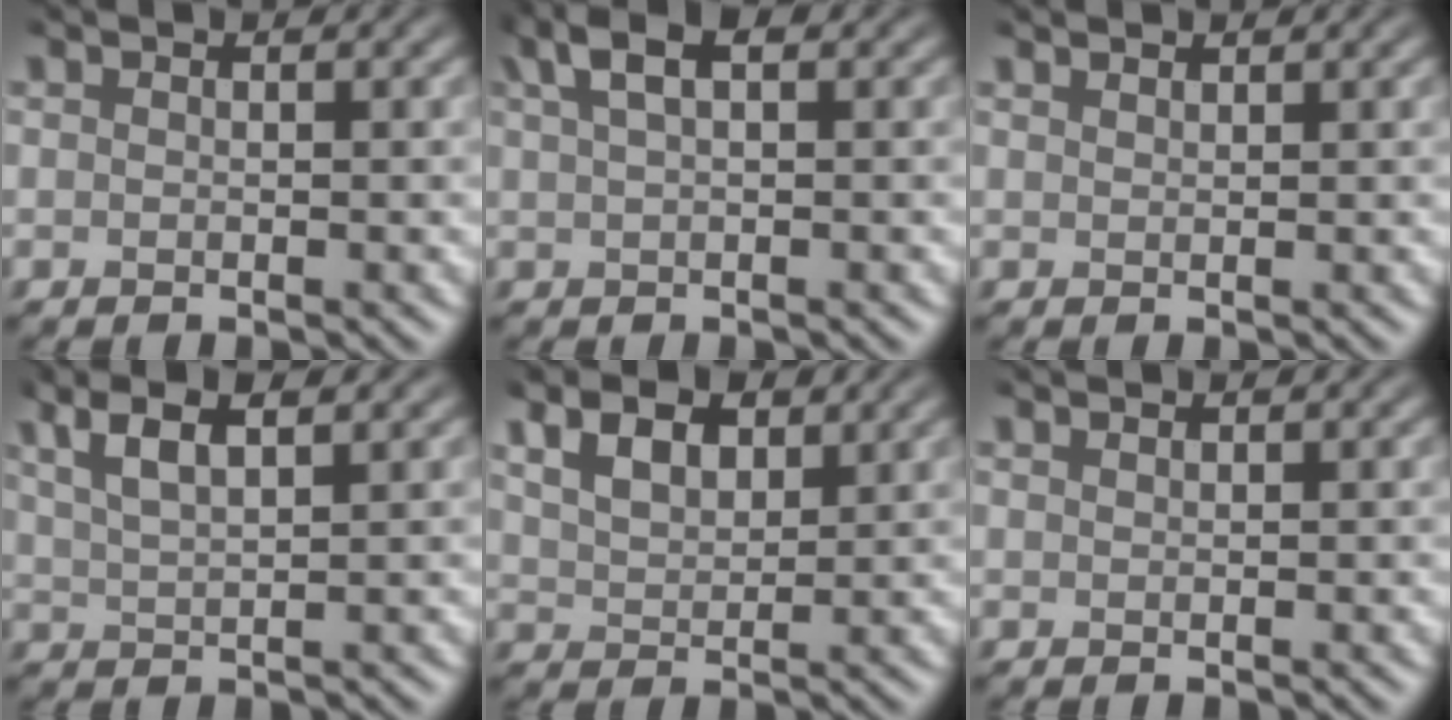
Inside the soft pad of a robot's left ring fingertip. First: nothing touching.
{"total": 4.0, "force": [2.0, 1.6, 3.0], "torque": [-0.060, 0.017, 0.034]}
{"total": 1.0, "force": [1.0, 0.1, 0.2], "torque": [-0.010, 0.003, 0.020]}
{"total": 4.0, "force": [2.3, 1.1, 3.1], "torque": [-0.066, 0.012, 0.047]}
{"total": 4.3, "force": [2.3, 2.2, 3.0], "torque": [-0.066, 0.009, 0.040]}
{"total": 0.6, "force": [0.6, 0.0, 0.1], "torque": [-0.006, 0.002, 0.012]}